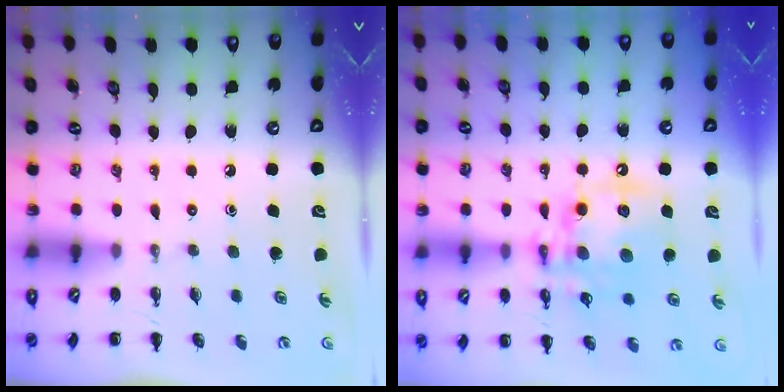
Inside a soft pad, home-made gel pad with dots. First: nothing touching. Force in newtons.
{"total": 14.9, "press": 14.6, "slide": 3.2}